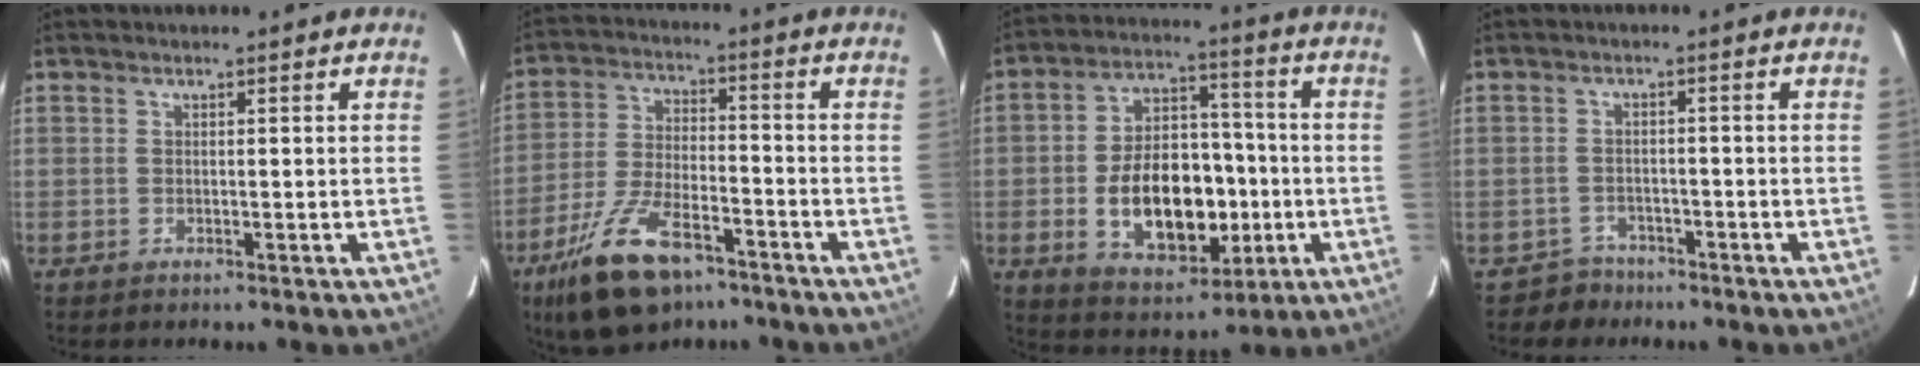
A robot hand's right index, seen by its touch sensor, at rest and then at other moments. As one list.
[{"total": 15.1, "force": [-9.8, 6.3, 9.6], "torque": [-0.207, -0.021, -0.177]}, {"total": 17.2, "force": [-3.5, 10.7, 13.0], "torque": [-0.247, 0.020, -0.035]}, {"total": 3.6, "force": [-2.6, 2.4, -0.6], "torque": [0.003, 0.016, -0.044]}]